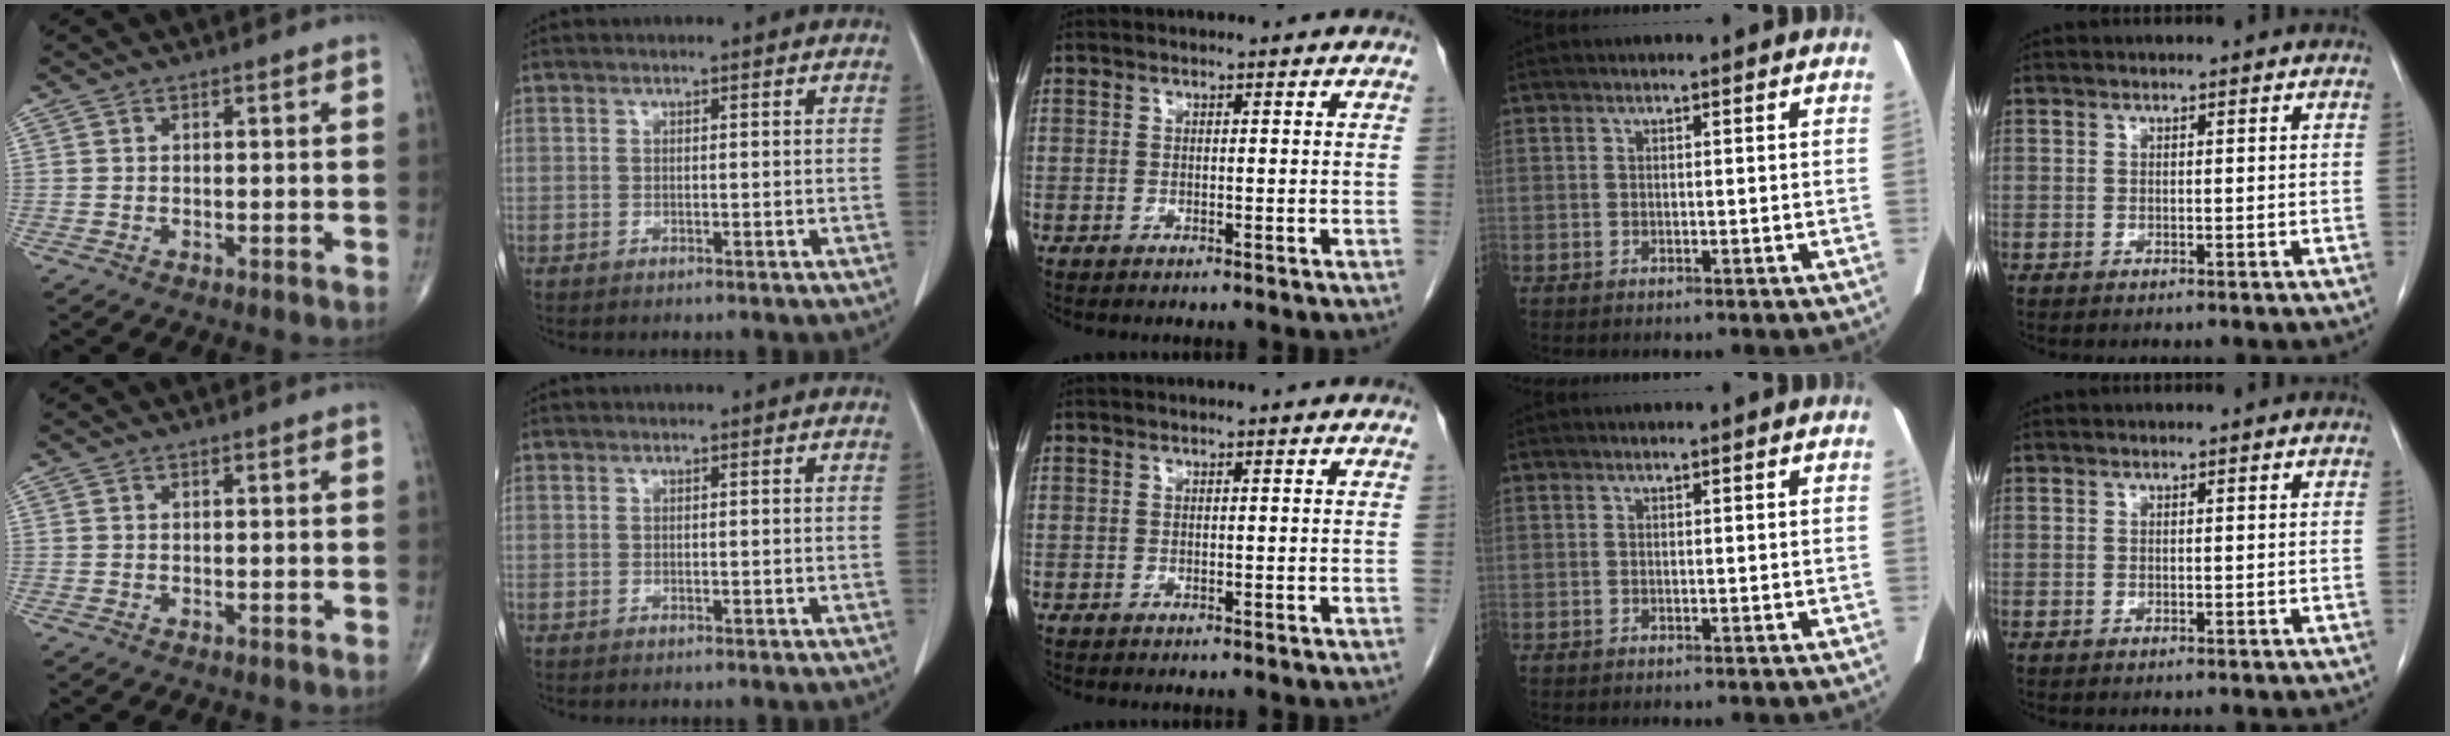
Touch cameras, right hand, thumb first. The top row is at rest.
{}